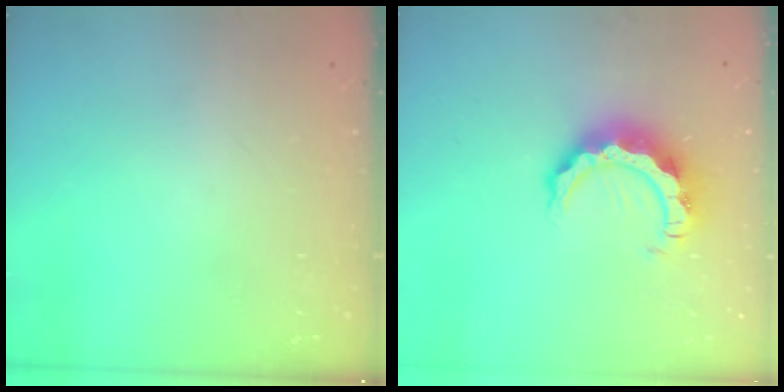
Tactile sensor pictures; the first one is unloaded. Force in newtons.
{"total": 9.9, "press": 9.8, "slide": 1.1}